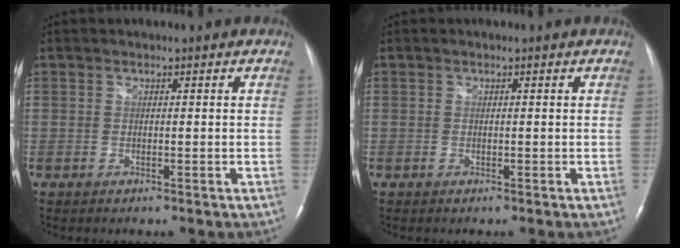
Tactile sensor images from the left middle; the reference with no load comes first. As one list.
[{"total": 0.0}]